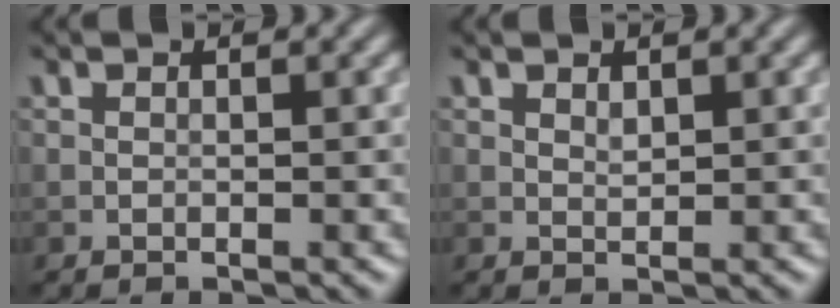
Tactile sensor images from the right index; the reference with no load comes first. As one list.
[{"total": 0.7, "force": [0.4, 0.3, 0.4], "torque": [-0.010, -0.003, 0.009]}]